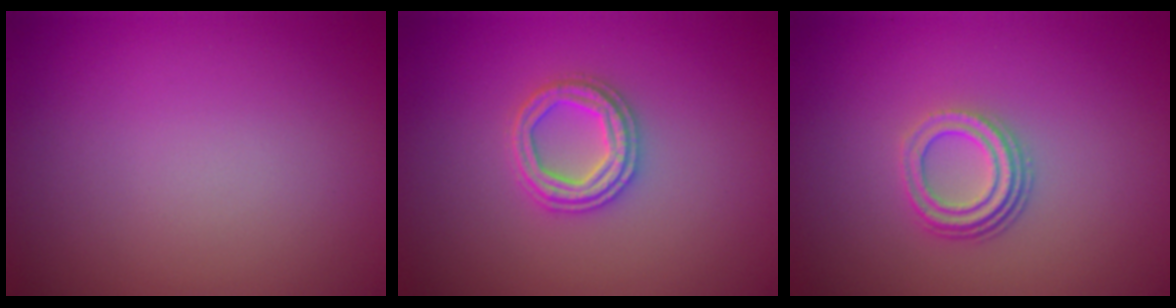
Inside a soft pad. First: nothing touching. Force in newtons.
{"total": 2.7, "press": 2.6, "slide": 0.7}
{"total": 3.2, "press": 2.3, "slide": 2.3}